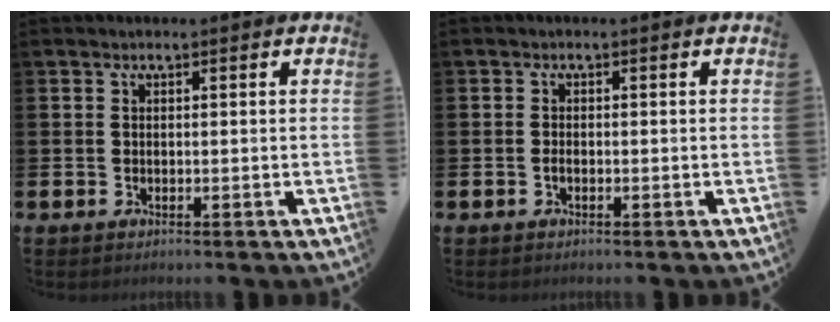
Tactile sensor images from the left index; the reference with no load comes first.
{"total": 0.8, "force": [-0.4, 0.4, 0.6], "torque": [-0.013, 0.000, -0.007]}